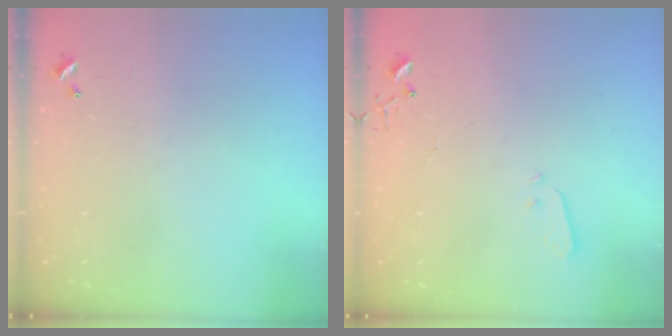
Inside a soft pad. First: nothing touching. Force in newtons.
{"total": 2.2, "press": 2.1, "slide": 0.3}